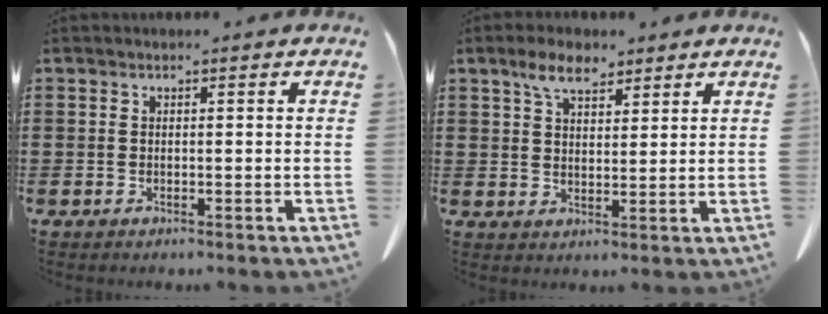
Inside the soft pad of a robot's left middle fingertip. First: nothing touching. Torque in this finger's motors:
{"motor_torque": [1.24, 0.90, 0.16, 0.09]}